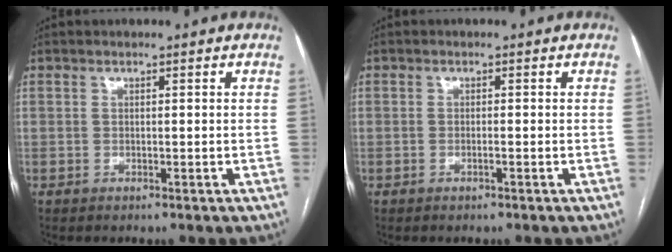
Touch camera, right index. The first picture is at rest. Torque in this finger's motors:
{"motor_torque": [-0.04, 0.07, -0.04, -0.01]}